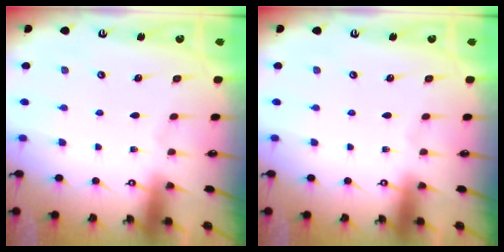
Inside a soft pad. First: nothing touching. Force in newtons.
{"total": 0.0}